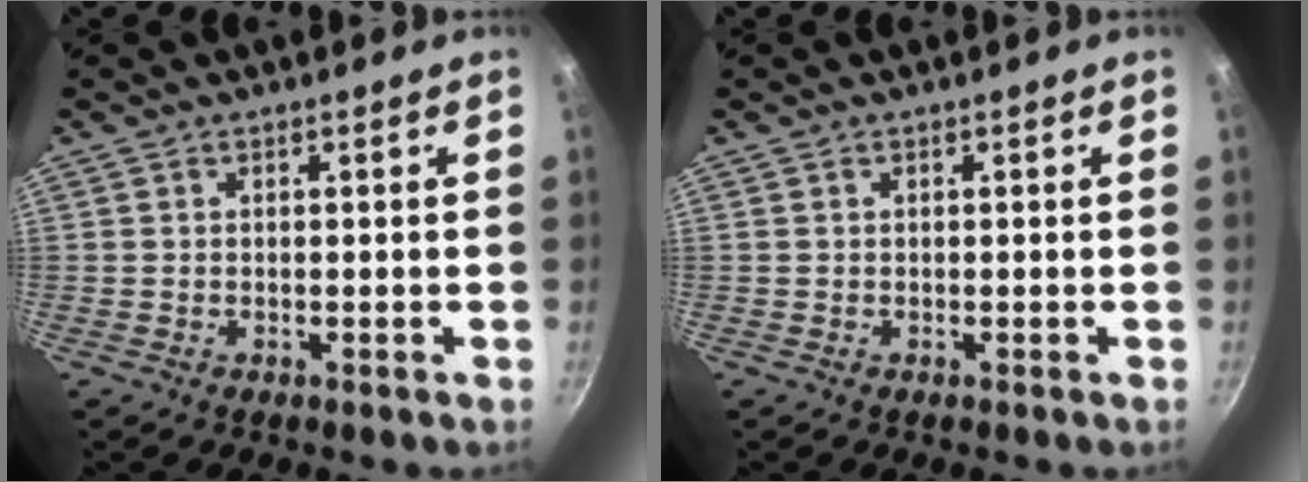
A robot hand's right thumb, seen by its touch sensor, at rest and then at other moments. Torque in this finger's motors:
{"motor_torque": [0.00, 0.00, 0.00, 0.00, 0.01]}